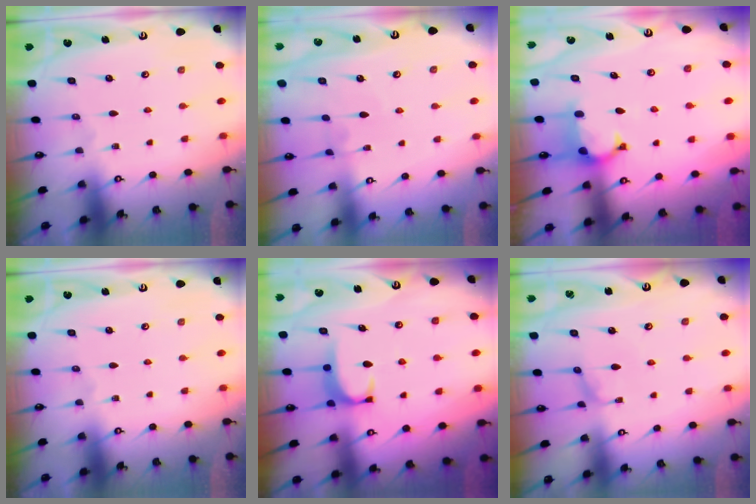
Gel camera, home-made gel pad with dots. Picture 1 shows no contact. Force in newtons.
{"total": 4.2, "press": 4.2, "slide": 0.0}
{"total": 0.7, "press": 0.1, "slide": 0.7}
{"total": 0.0}
{"total": 1.6, "press": 1.5, "slide": 0.5}
{"total": 0.9, "press": 0.8, "slide": 0.4}